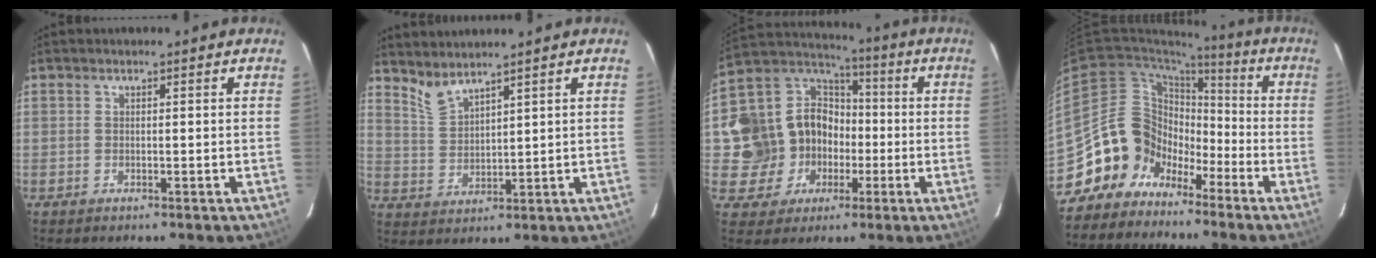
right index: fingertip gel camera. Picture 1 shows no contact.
{"total": 4.5, "force": [4.2, 0.3, 1.7], "torque": [-0.039, -0.003, 0.092]}
{"total": 17.3, "force": [-3.5, 15.9, 5.7], "torque": [-0.160, 0.049, -0.039]}
{"total": 13.5, "force": [-8.4, 10.1, 3.0], "torque": [-0.074, 0.037, -0.153]}